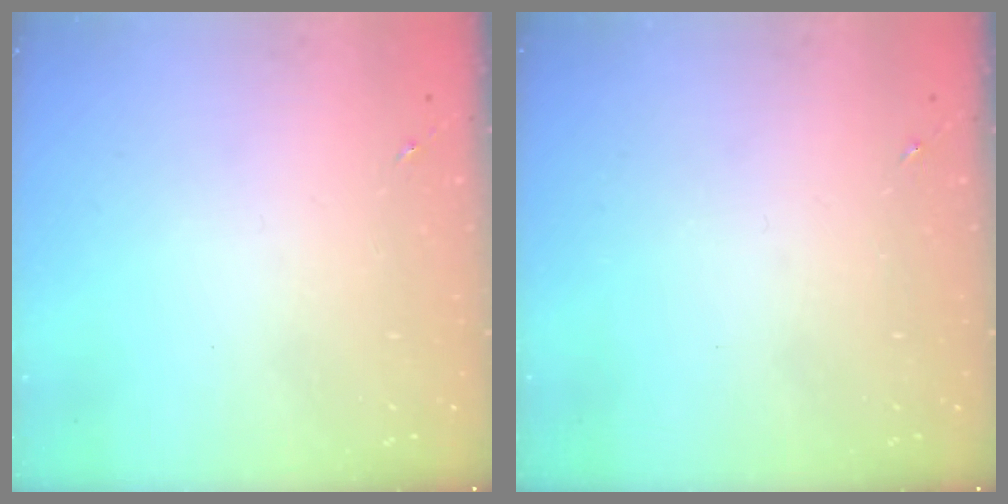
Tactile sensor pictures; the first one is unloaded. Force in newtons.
{"total": 0.0}